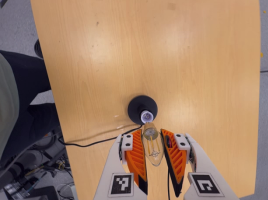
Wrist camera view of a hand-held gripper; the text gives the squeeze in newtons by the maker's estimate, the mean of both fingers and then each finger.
{"total": 15.9, "left": 17.2, "right": 14.5}